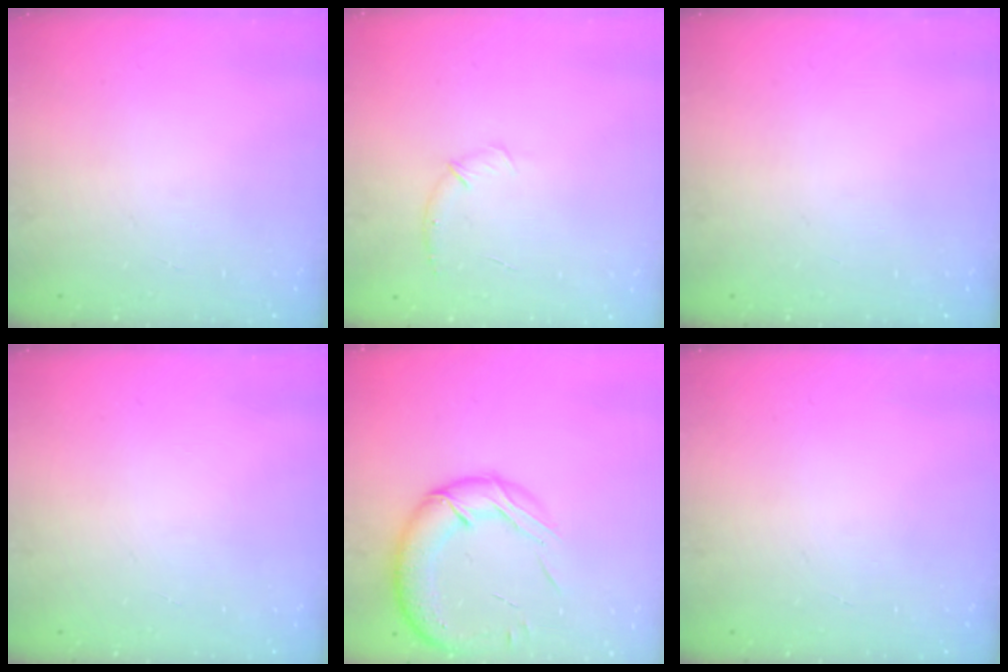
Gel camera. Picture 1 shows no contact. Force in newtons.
{"total": 5.6, "press": 5.5, "slide": 1.2}
{"total": 0.0}
{"total": 0.0}
{"total": 17.6, "press": 17.1, "slide": 4.2}
{"total": 0.0}